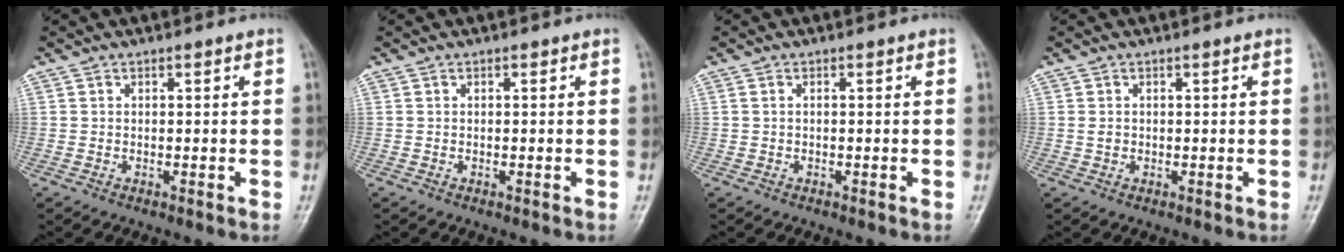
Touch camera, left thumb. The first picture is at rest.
{"total": 0.0}
{"total": 0.0}
{"total": 1.0, "force": [0.2, 0.6, 0.7], "torque": [-0.014, 0.007, 0.008]}